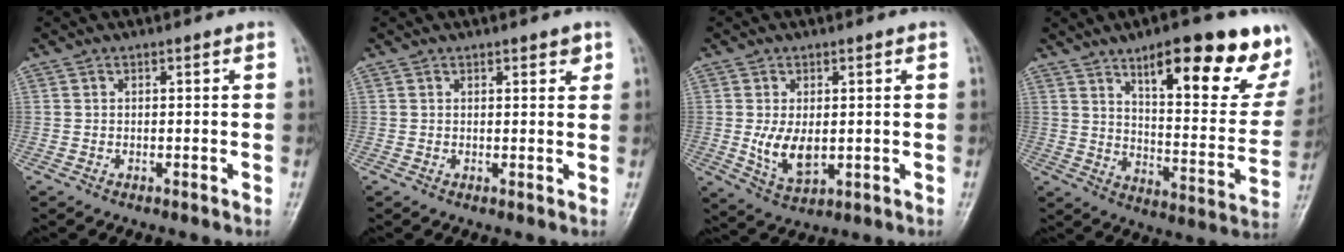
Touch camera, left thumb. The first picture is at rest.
{"total": 2.6, "force": [1.6, 1.1, 1.7], "torque": [-0.009, -0.007, 0.020]}
{"total": 6.5, "force": [0.0, 3.8, 5.3], "torque": [-0.090, -0.018, 0.013]}
{"total": 24.2, "force": [14.4, 7.5, 17.9], "torque": [-0.199, -0.055, 0.210]}